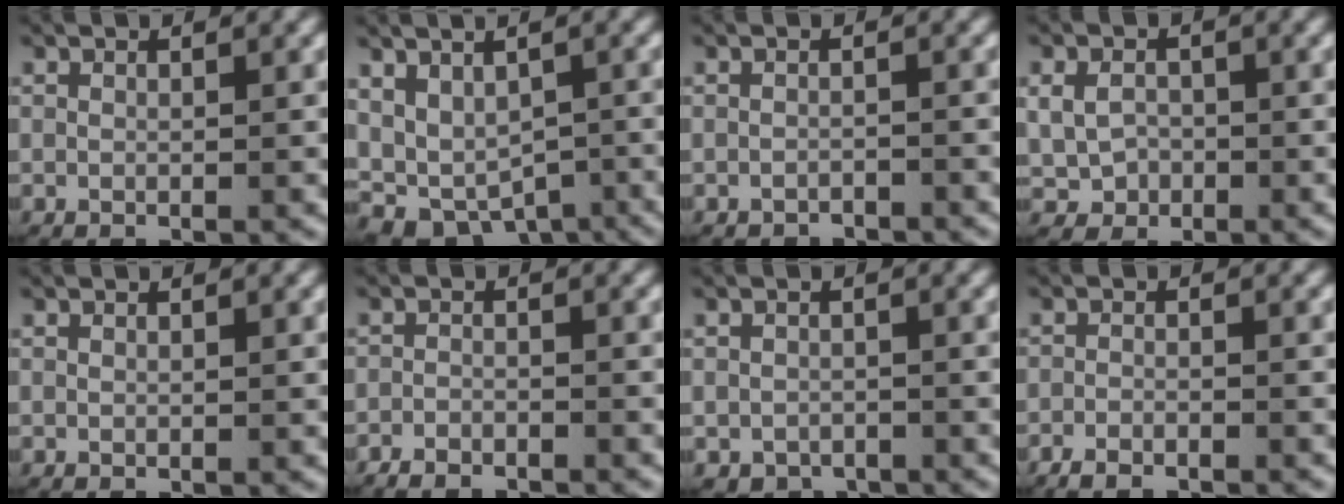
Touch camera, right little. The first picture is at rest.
{"total": 9.5, "force": [-5.1, 6.8, 4.2], "torque": [-0.091, -0.052, -0.070]}
{"total": 1.6, "force": [-1.5, 0.2, 0.0], "torque": [0.006, -0.003, -0.027]}
{"total": 3.3, "force": [-0.4, 3.0, 1.4], "torque": [-0.032, -0.018, 0.004]}
{"total": 0.0}
{"total": 2.5, "force": [-2.4, 0.8, 0.3], "torque": [-0.007, -0.006, -0.044]}
{"total": 3.4, "force": [-2.4, 2.4, 0.4], "torque": [-0.001, -0.013, -0.036]}
{"total": 2.6, "force": [-2.4, 0.9, 0.6], "torque": [-0.014, -0.006, -0.043]}